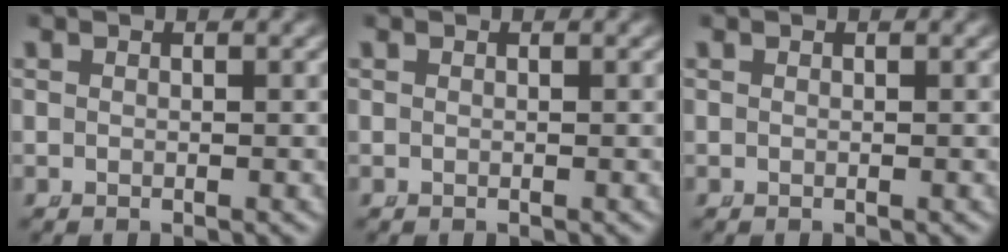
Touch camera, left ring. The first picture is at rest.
{"total": 0.0}
{"total": 0.0}